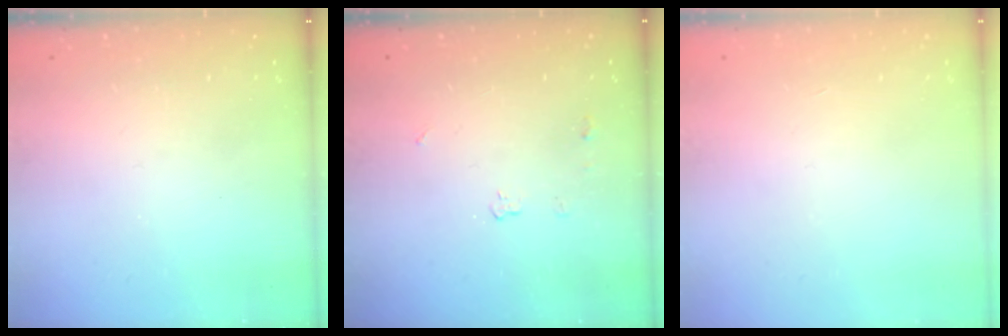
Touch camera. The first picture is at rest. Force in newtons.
{"total": 4.0, "press": 4.0, "slide": 0.6}
{"total": 0.0}